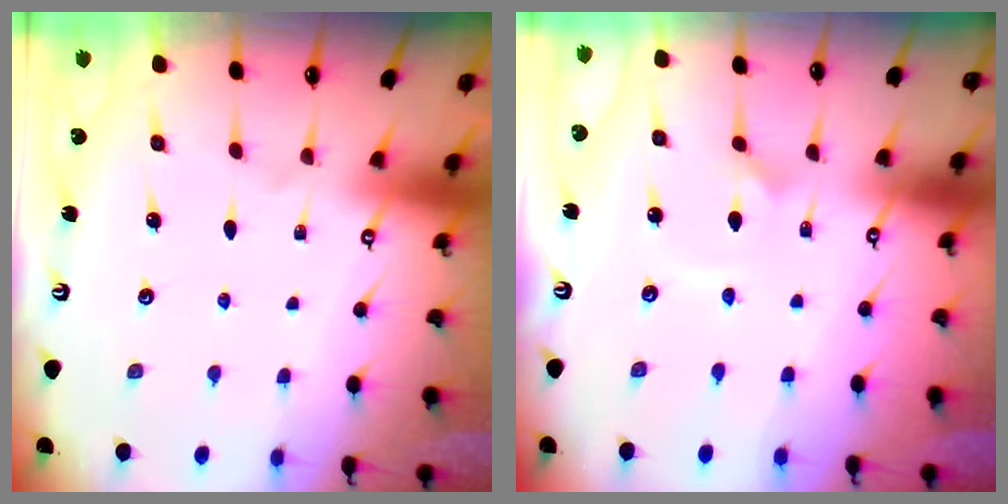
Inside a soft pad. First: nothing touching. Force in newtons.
{"total": 2.7, "press": 2.7, "slide": 0.4}